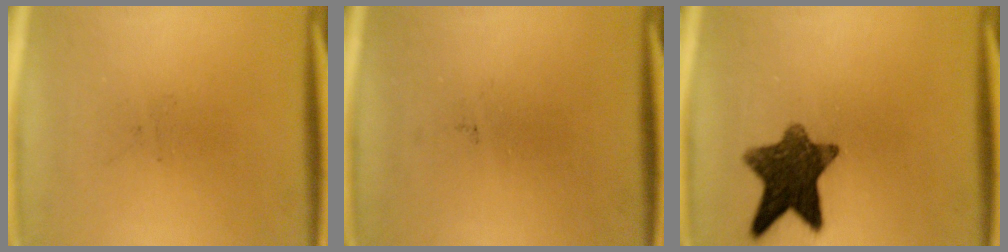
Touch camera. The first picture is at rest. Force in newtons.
{"total": 0.0}
{"total": 10.8}